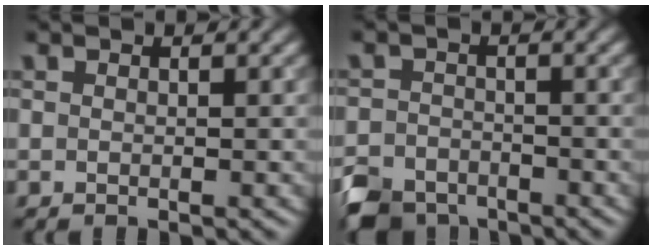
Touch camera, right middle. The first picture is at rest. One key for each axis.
{"total": 4.3, "fx": -3.5, "fy": 2.2, "fz": 1.1, "tx": -0.014, "ty": -0.008, "tz": -0.070}